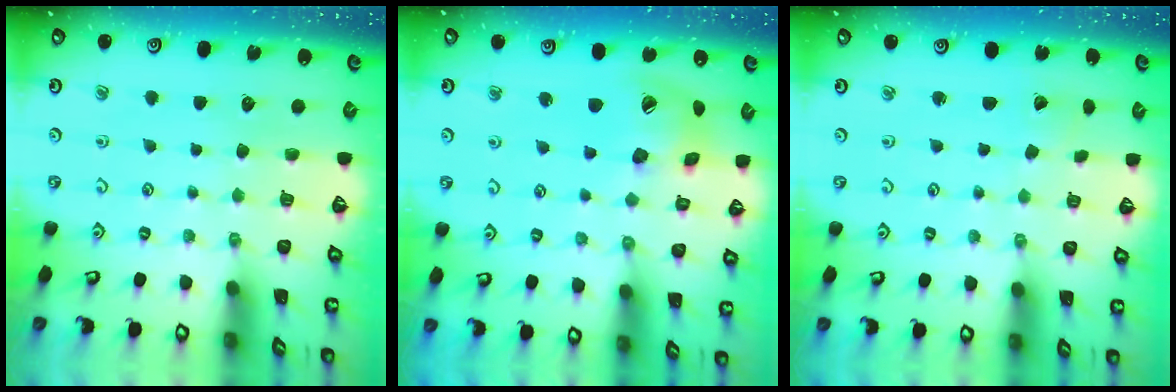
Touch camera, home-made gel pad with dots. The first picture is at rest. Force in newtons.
{"total": 15.5, "press": 15.3, "slide": 2.2}
{"total": 1.6, "press": 1.6, "slide": 0.1}